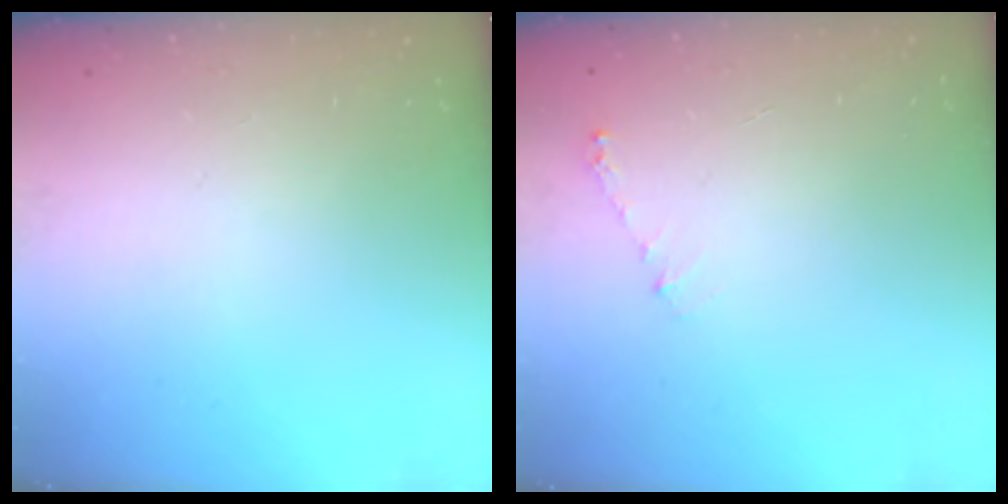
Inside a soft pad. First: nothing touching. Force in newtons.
{"total": 4.2, "press": 4.2, "slide": 0.4}